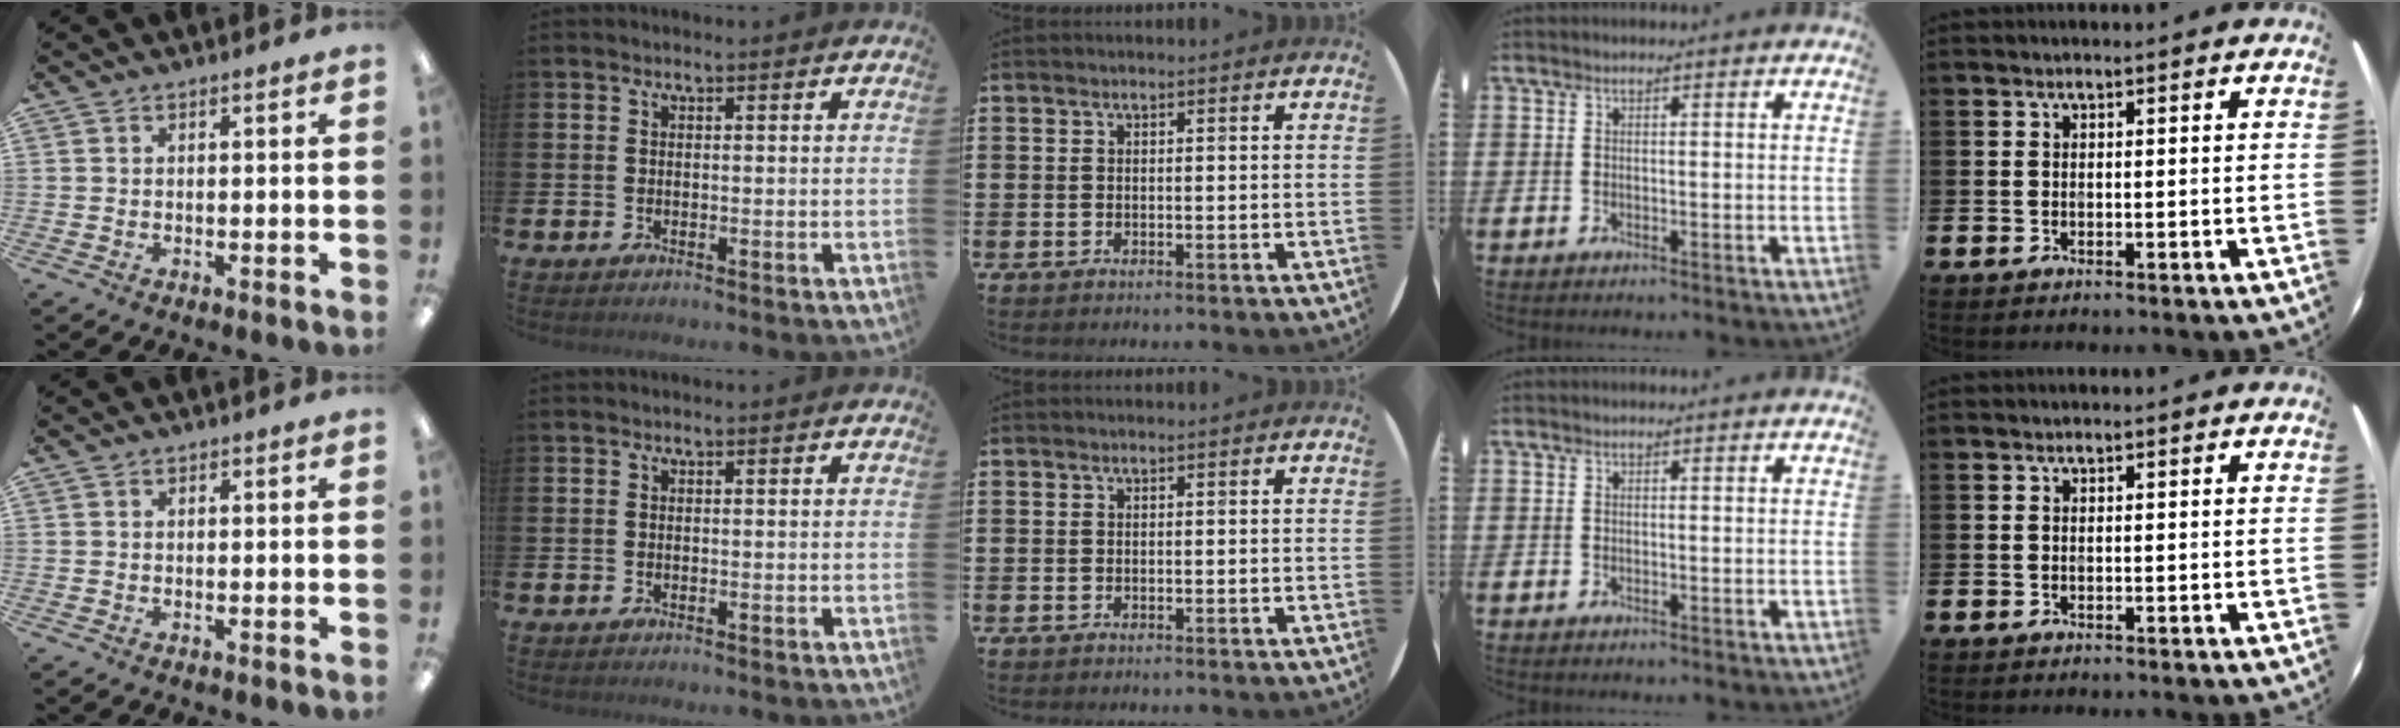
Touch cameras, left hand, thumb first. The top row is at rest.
{}